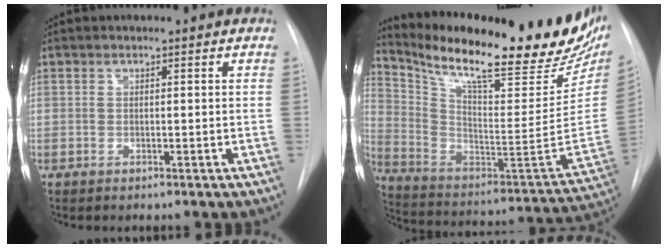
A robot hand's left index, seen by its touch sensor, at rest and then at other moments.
{"total": 30.1, "force": [23.2, 5.8, 18.2], "torque": [-0.297, -0.049, 0.329]}